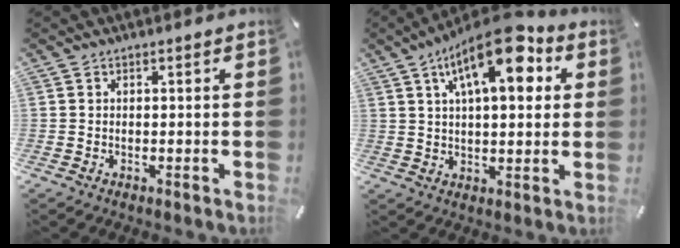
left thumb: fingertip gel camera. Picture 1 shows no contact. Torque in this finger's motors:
{"motor_torque": [2.47, 2.54, 1.84, -0.93, 0.17]}